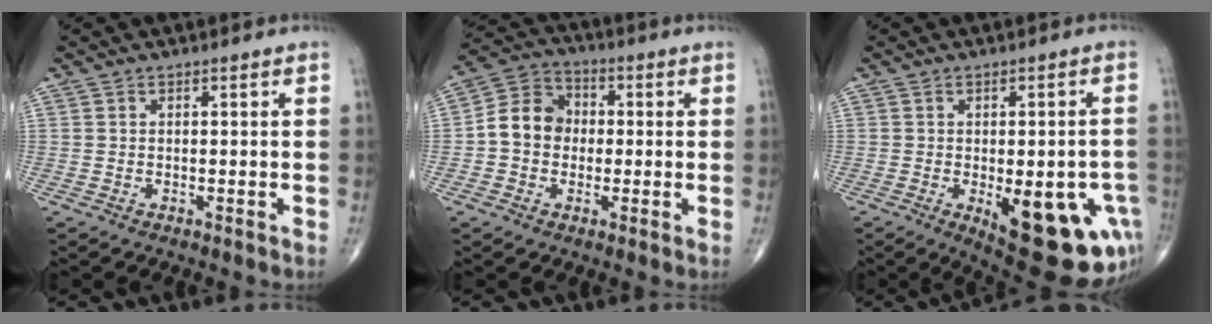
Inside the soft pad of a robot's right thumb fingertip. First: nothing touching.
{"total": 9.1, "force": [-0.5, 7.7, 4.8], "torque": [-0.069, 0.033, -0.023]}
{"total": 20.7, "force": [-7.1, 8.2, 17.6], "torque": [-0.159, -0.005, -0.073]}